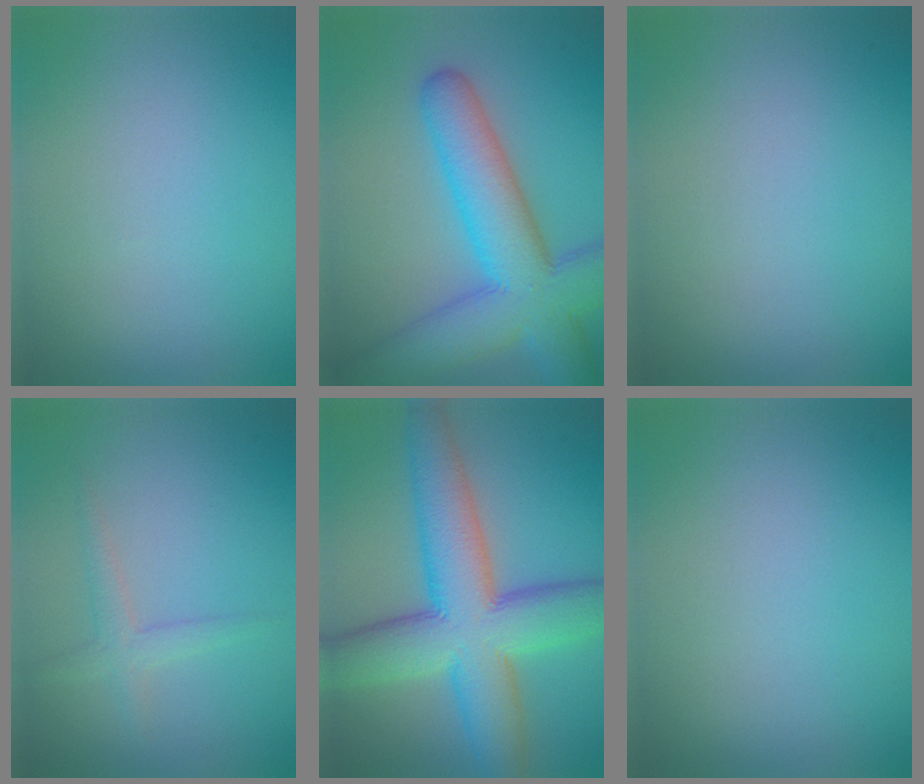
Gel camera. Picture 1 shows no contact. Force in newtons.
{"total": 10.1, "press": 10.0, "slide": 0.5}
{"total": 0.0}
{"total": 1.8, "press": 1.8, "slide": 0.0}
{"total": 11.2, "press": 11.2, "slide": 0.7}
{"total": 0.0}